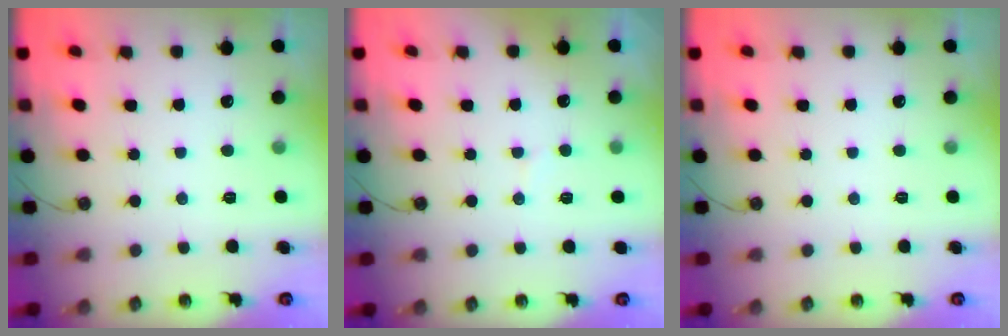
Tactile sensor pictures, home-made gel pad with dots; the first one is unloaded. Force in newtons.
{"total": 4.7, "press": 4.7, "slide": 0.4}
{"total": 0.0}